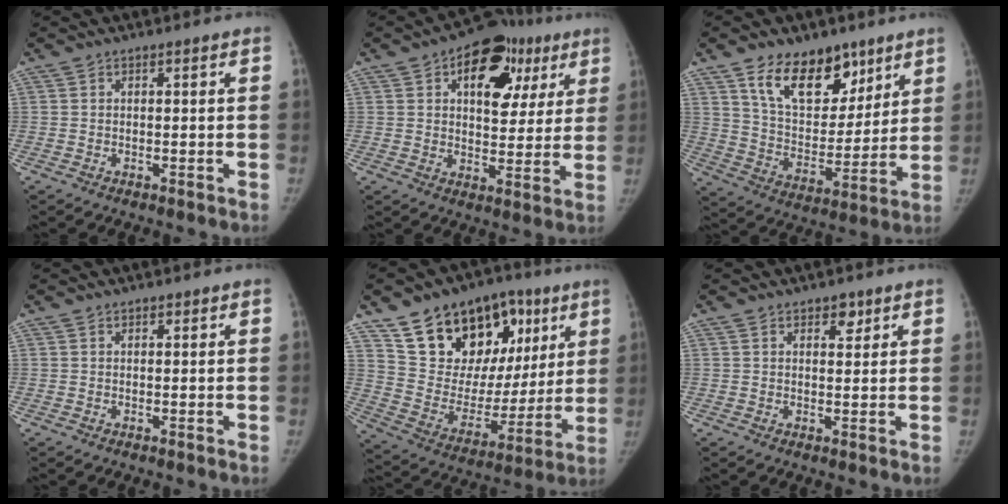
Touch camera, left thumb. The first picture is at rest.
{"total": 17.0, "force": [7.5, 10.4, 11.2], "torque": [-0.094, -0.002, 0.103]}
{"total": 17.0, "force": [10.5, 9.9, 8.9], "torque": [-0.088, -0.064, 0.185]}
{"total": 0.6, "force": [0.4, 0.4, 0.1], "torque": [0.004, -0.002, 0.005]}
{"total": 25.3, "force": [12.7, 16.0, 14.8], "torque": [-0.178, -0.006, 0.220]}
{"total": 2.9, "force": [1.8, 1.7, 1.5], "torque": [-0.001, -0.009, 0.026]}